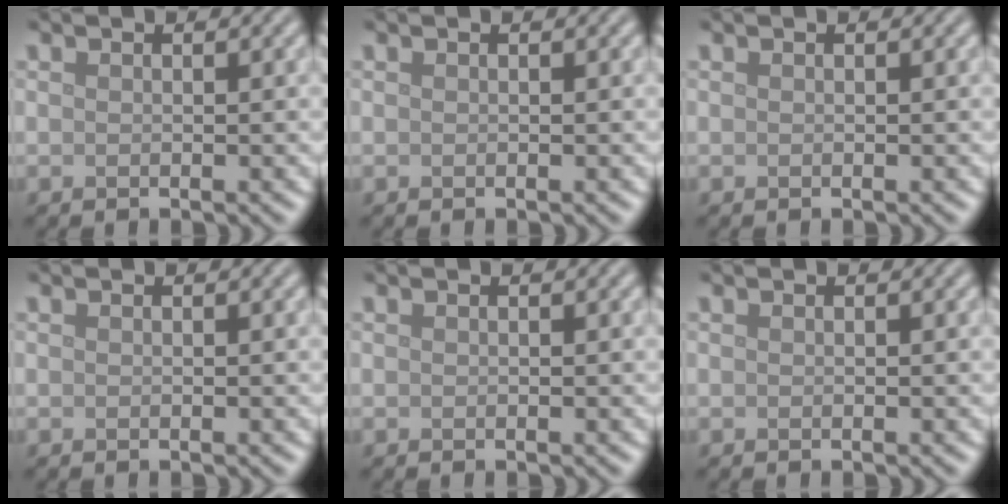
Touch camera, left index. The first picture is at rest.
{"total": 0.0}
{"total": 0.0}
{"total": 0.0}
{"total": 0.0}
{"total": 0.0}